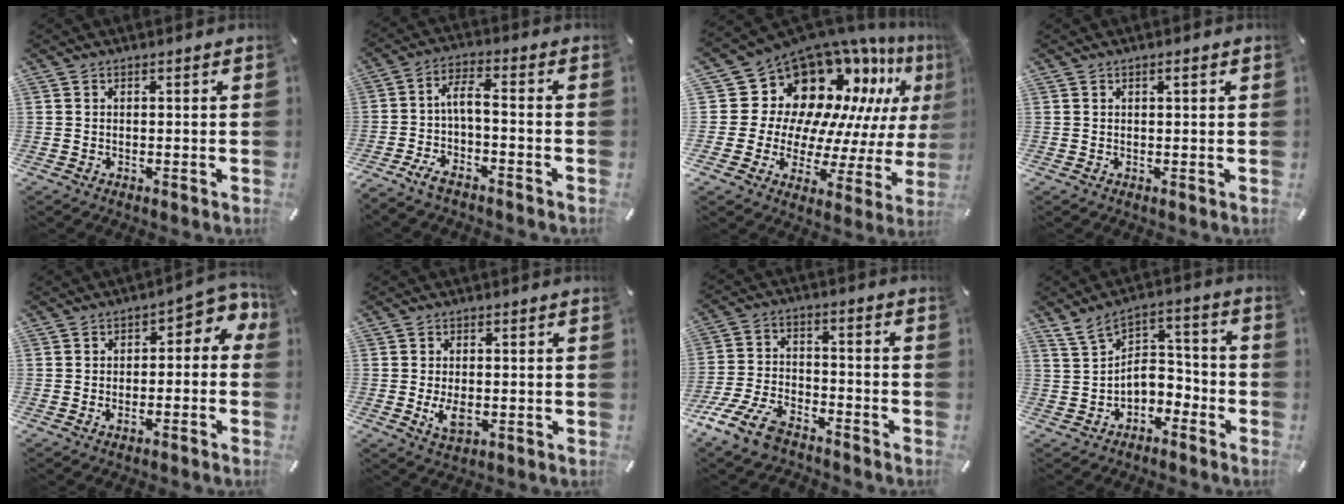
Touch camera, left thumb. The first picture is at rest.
{"total": 6.1, "force": [-1.8, 1.8, 5.5], "torque": [-0.110, 0.001, -0.037]}
{"total": 17.8, "force": [11.5, 11.6, 7.1], "torque": [-0.109, -0.132, 0.218]}
{"total": 1.1, "force": [0.5, 0.4, 1.0], "torque": [-0.019, 0.003, 0.007]}
{"total": 5.4, "force": [-0.3, 3.2, 4.3], "torque": [-0.051, -0.013, -0.015]}
{"total": 4.6, "force": [-0.6, 2.7, 3.6], "torque": [-0.076, -0.008, -0.014]}
{"total": 11.5, "force": [-8.5, 5.1, 5.8], "torque": [-0.121, 0.043, -0.164]}
{"total": 6.3, "force": [-0.4, 5.3, 3.4], "torque": [-0.063, 0.013, -0.007]}